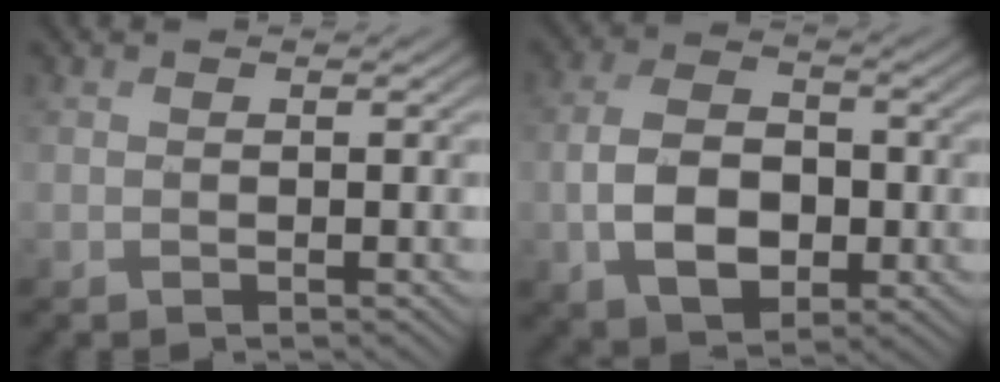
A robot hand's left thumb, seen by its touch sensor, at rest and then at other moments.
{"total": 8.4, "force": [-2.2, 5.6, 5.8], "torque": [-0.123, -0.008, -0.047]}